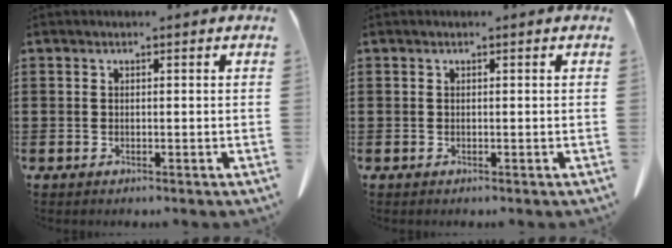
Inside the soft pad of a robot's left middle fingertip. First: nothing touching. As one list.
[{"total": 0.0}]